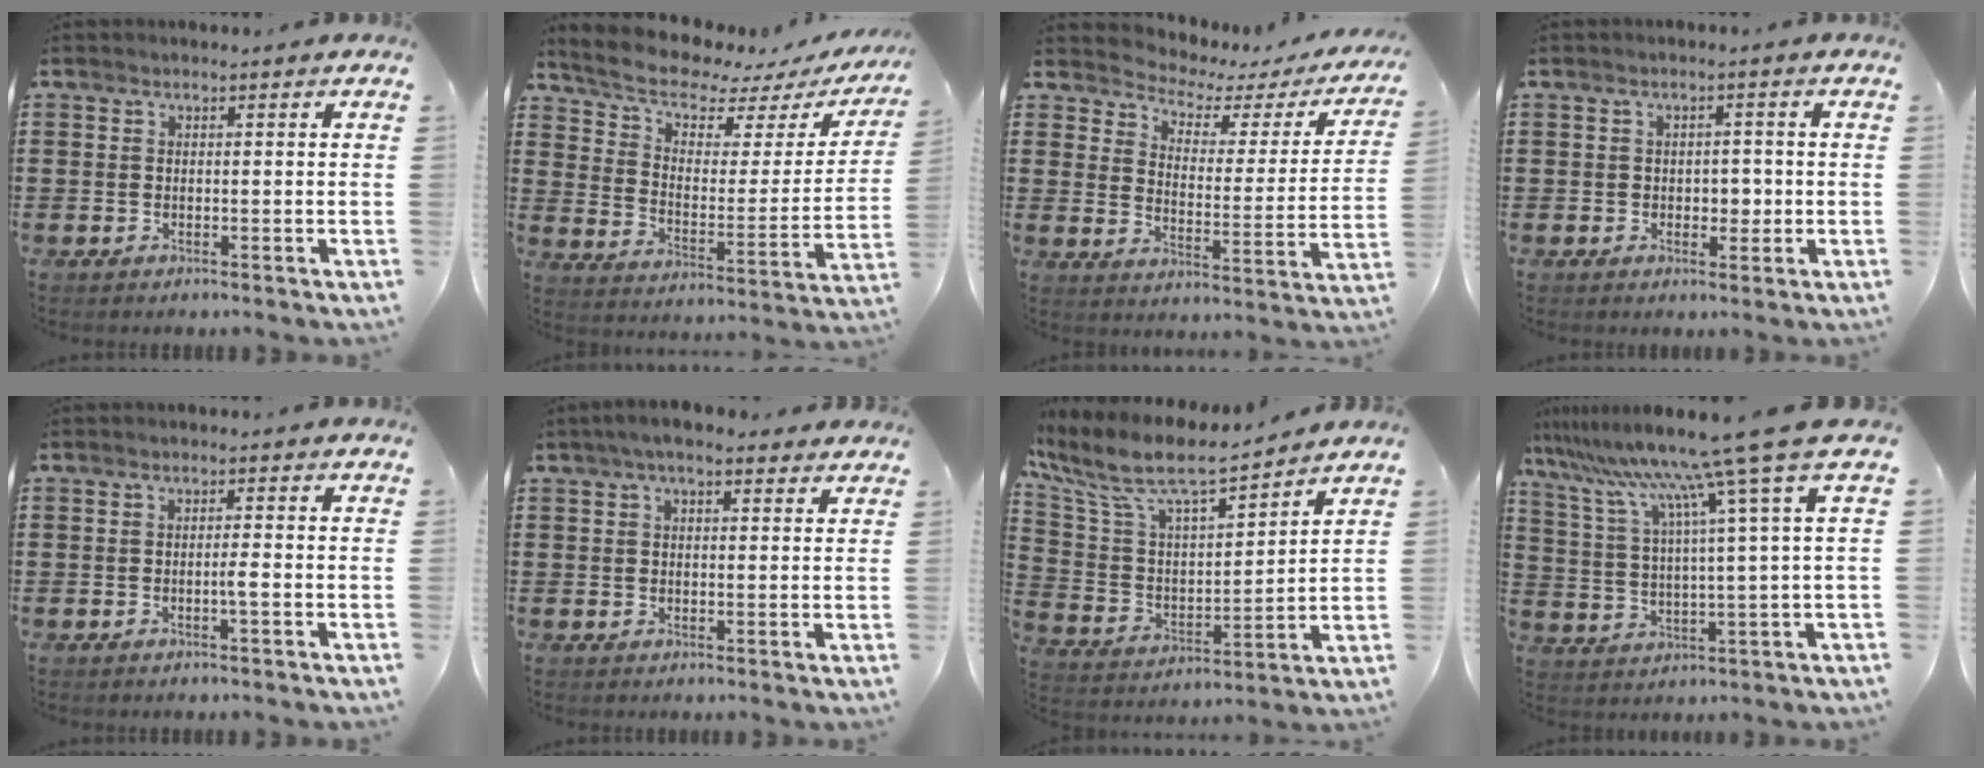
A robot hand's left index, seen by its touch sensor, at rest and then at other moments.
{"total": 6.8, "force": [6.0, 1.9, 2.7], "torque": [-0.077, -0.045, 0.101]}
{"total": 2.8, "force": [2.3, 1.2, 1.0], "torque": [-0.041, -0.020, 0.028]}
{"total": 2.7, "force": [-0.4, 1.8, 2.0], "torque": [-0.034, 0.003, -0.013]}
{"total": 1.8, "force": [-0.5, 0.0, 1.7], "torque": [-0.029, 0.000, -0.010]}
{"total": 3.8, "force": [2.6, 1.3, 2.5], "torque": [-0.055, 0.007, 0.047]}
{"total": 9.4, "force": [7.4, 2.3, 5.3], "torque": [-0.134, -0.043, 0.125]}
{"total": 12.2, "force": [8.2, -1.9, 8.8], "torque": [-0.191, -0.050, 0.122]}